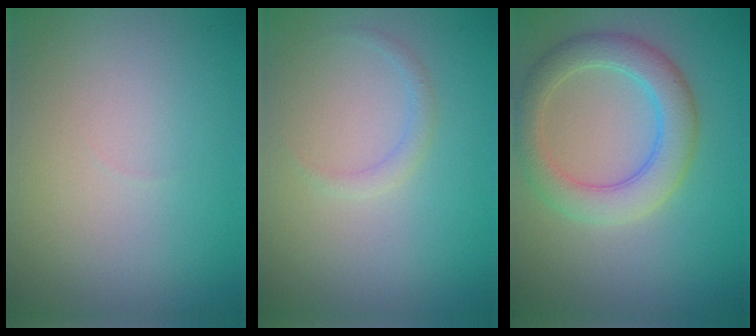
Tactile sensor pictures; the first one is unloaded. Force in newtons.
{"total": 1.0, "press": 1.0, "slide": 0.0}
{"total": 4.7, "press": 4.7, "slide": 0.4}